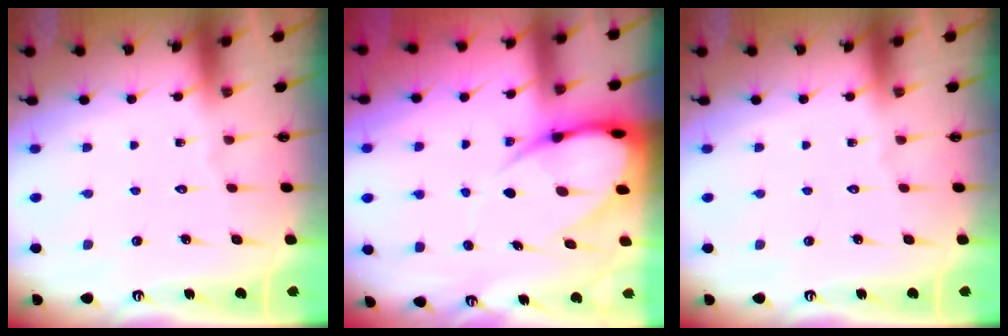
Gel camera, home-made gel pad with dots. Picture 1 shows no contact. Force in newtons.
{"total": 12.0, "press": 12.0, "slide": 1.2}
{"total": 0.0}